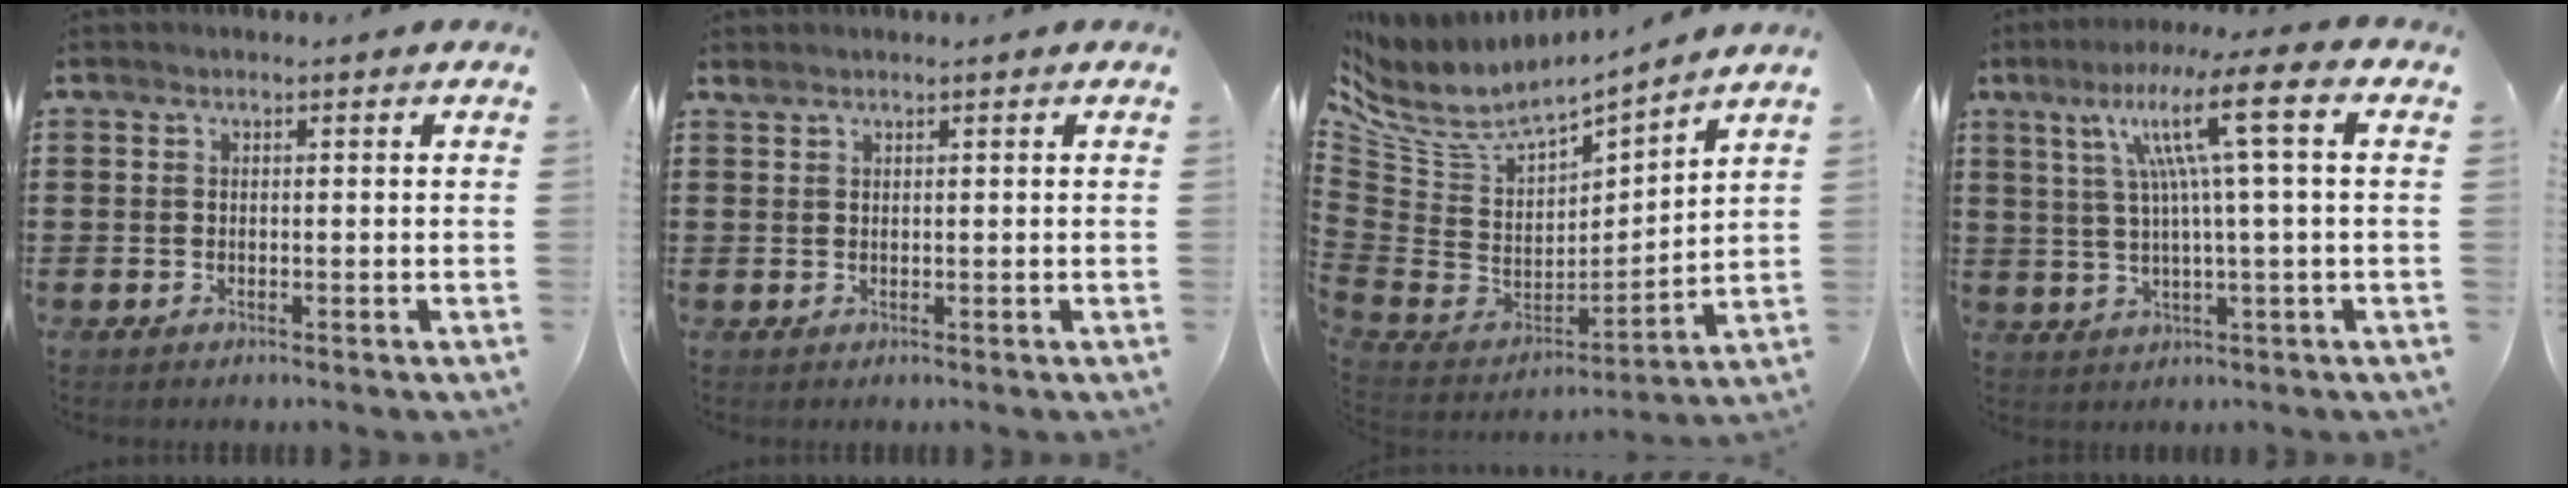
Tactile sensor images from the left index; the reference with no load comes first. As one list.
[{"total": 0.9, "force": [0.8, 0.2, 0.2], "torque": [-0.006, 0.001, 0.017]}, {"total": 5.4, "force": [3.2, 2.6, 3.4], "torque": [-0.084, -0.032, 0.052]}, {"total": 11.7, "force": [3.3, 0.8, 11.2], "torque": [-0.218, 0.013, 0.048]}]